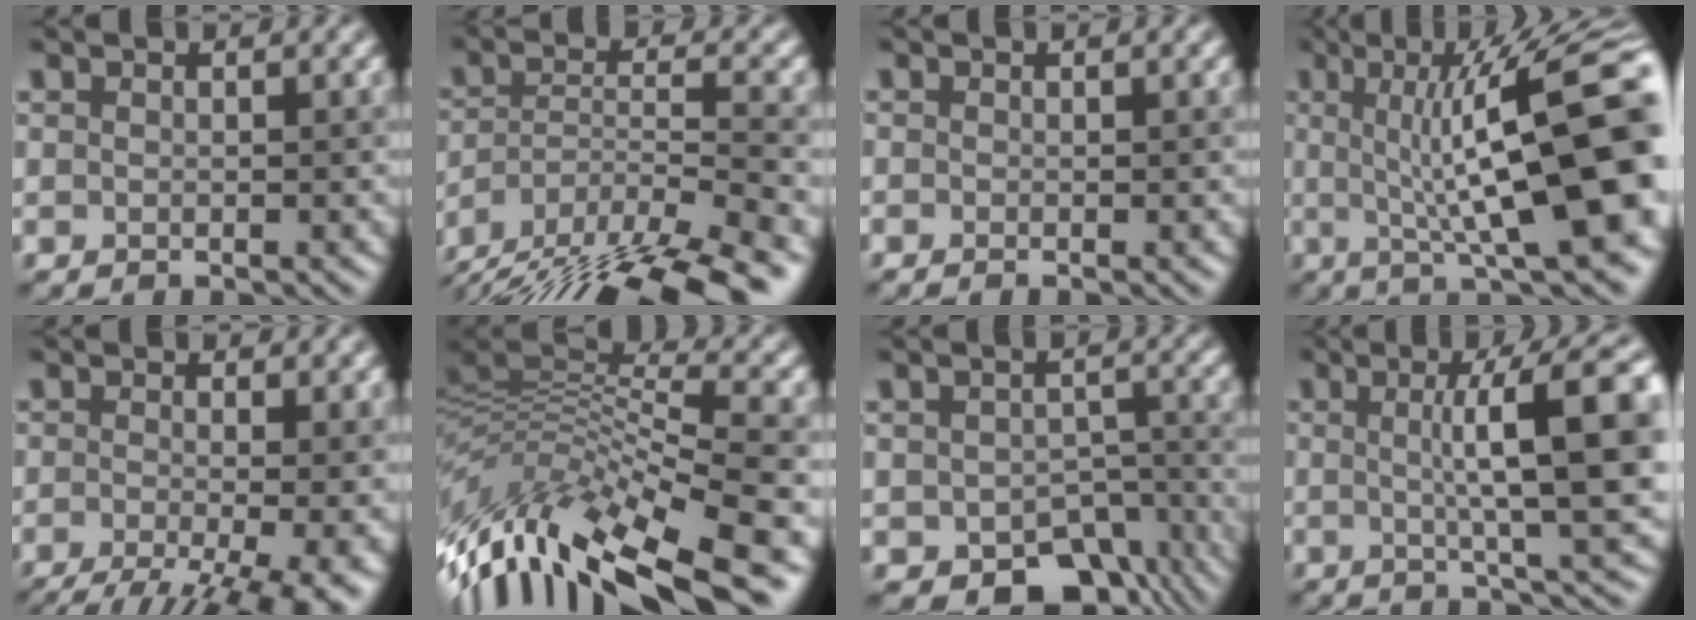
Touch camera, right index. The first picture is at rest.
{"total": 15.9, "force": [-13.7, 3.1, 7.4], "torque": [-0.138, -0.014, -0.204]}
{"total": 0.5, "force": [-0.5, 0.1, 0.2], "torque": [0.005, -0.008, -0.007]}
{"total": 15.8, "force": [1.2, 3.8, 15.3], "torque": [-0.183, 0.021, 0.024]}
{"total": 11.1, "force": [-4.5, 3.9, 9.4], "torque": [-0.107, -0.012, -0.050]}
{"total": 11.9, "force": [-4.2, 4.1, 10.4], "torque": [-0.210, 0.020, -0.062]}
{"total": 8.0, "force": [-4.6, 4.9, 4.3], "torque": [-0.058, -0.035, -0.044]}
{"total": 11.6, "force": [1.4, 2.1, 11.3], "torque": [-0.121, 0.019, 0.024]}